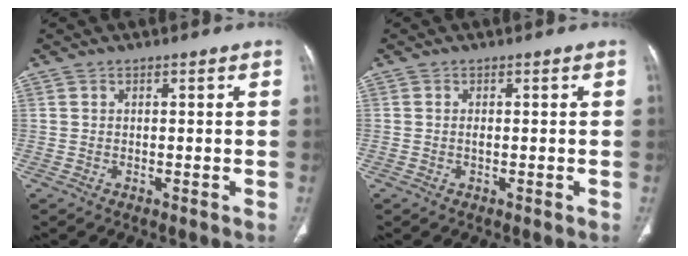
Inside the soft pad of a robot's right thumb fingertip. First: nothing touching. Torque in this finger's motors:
{"motor_torque": [0.18, 0.08, 0.09, 0.38, 0.05]}